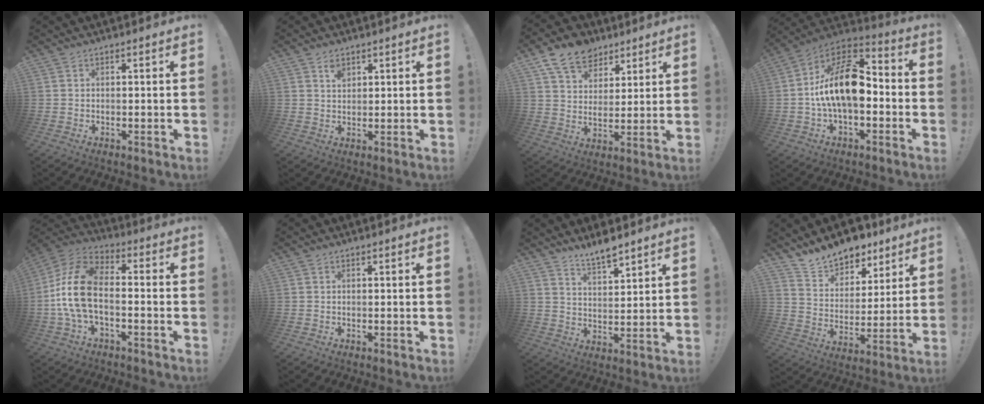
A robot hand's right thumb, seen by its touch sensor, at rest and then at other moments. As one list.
[{"total": 2.7, "force": [1.8, 1.7, 1.0], "torque": [0.002, -0.015, 0.028]}, {"total": 12.1, "force": [8.1, 8.0, 4.2], "torque": [-0.070, -0.044, 0.155]}, {"total": 18.1, "force": [-0.3, 10.0, 15.1], "torque": [-0.265, 0.016, -0.002]}, {"total": 15.0, "force": [-2.3, 8.7, 12.0], "torque": [-0.253, 0.032, -0.031]}, {"total": 0.0}, {"total": 6.6, "force": [6.1, 1.0, 2.3], "torque": [-0.045, -0.043, 0.111]}, {"total": 12.2, "force": [10.9, 5.1, 2.2], "torque": [-0.055, -0.085, 0.203]}]